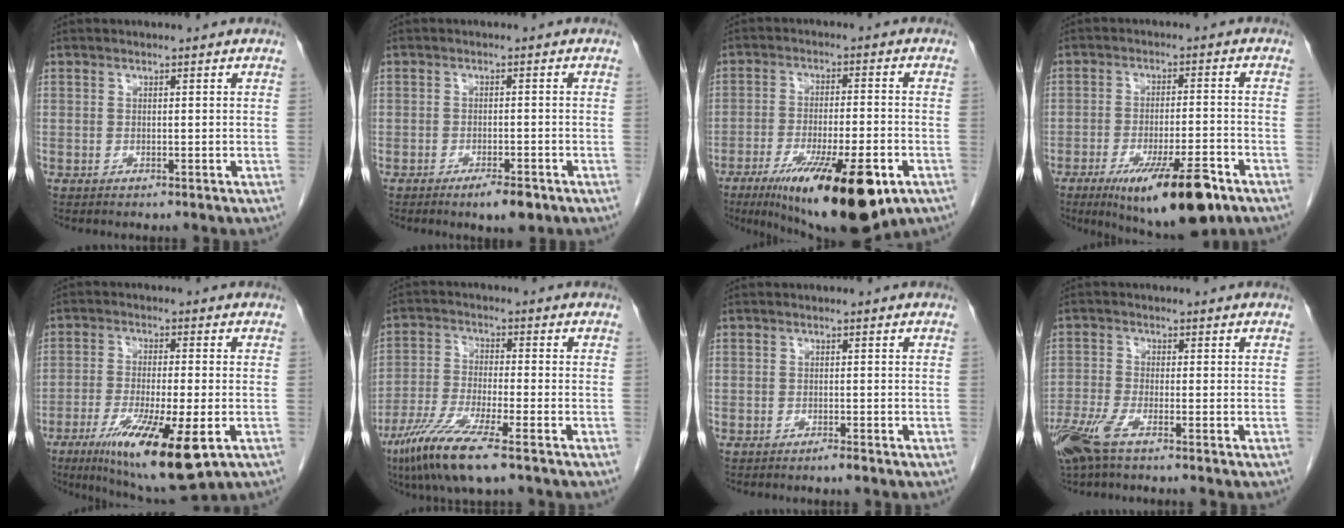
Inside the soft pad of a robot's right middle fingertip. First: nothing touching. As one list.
[{"total": 3.8, "force": [-2.4, 1.0, 2.8], "torque": [-0.043, -0.002, -0.032]}, {"total": 18.1, "force": [-9.6, 4.0, 14.9], "torque": [-0.198, -0.030, -0.143]}, {"total": 13.7, "force": [-8.2, 2.6, 10.7], "torque": [-0.147, -0.016, -0.120]}, {"total": 14.1, "force": [-6.4, 2.1, 12.4], "torque": [-0.207, -0.036, -0.097]}, {"total": 10.2, "force": [-6.5, 0.7, 7.9], "torque": [-0.166, -0.028, -0.122]}, {"total": 0.9, "force": [-0.7, 0.0, 0.5], "torque": [-0.009, -0.001, -0.011]}, {"total": 5.6, "force": [-3.8, 0.7, 4.1], "torque": [-0.091, -0.014, -0.078]}]